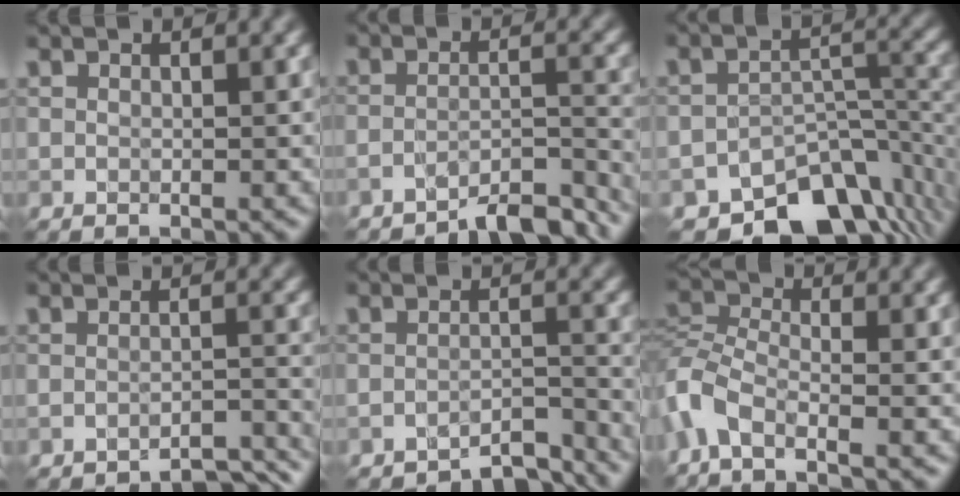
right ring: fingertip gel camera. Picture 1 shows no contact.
{"total": 5.1, "force": [-4.6, 0.5, 2.1], "torque": [-0.026, 0.006, -0.075]}
{"total": 10.2, "force": [-8.1, 4.7, 4.0], "torque": [-0.042, -0.020, -0.121]}
{"total": 3.4, "force": [-3.3, 0.2, 0.8], "torque": [-0.003, 0.004, -0.048]}
{"total": 3.9, "force": [-3.8, 0.3, 0.6], "torque": [-0.005, 0.003, -0.058]}
{"total": 4.7, "force": [-3.3, 1.8, 2.8], "torque": [-0.067, -0.007, -0.082]}